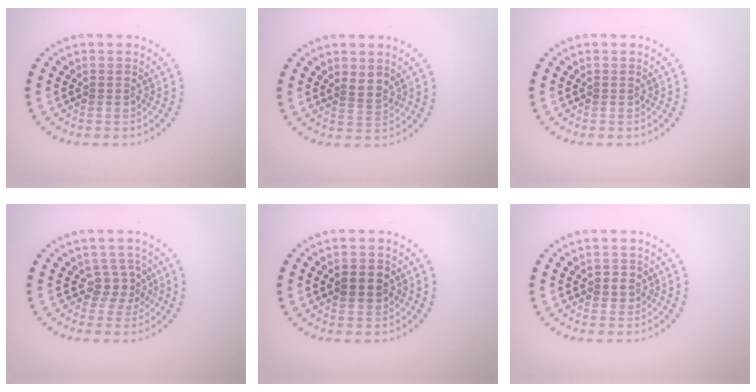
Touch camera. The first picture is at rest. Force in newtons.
{"total": 1.7, "press": 1.3, "slide": 1.1}
{"total": 0.0}
{"total": 2.0, "press": 1.5, "slide": 1.4}
{"total": 2.3, "press": 2.3, "slide": 0.2}
{"total": 1.3, "press": 1.1, "slide": 0.6}